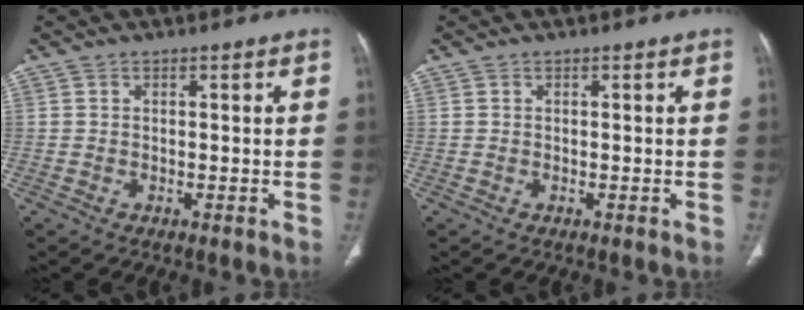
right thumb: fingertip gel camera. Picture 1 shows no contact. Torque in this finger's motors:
{"motor_torque": [2.47, 2.54, 0.00, 0.00, 0.00]}